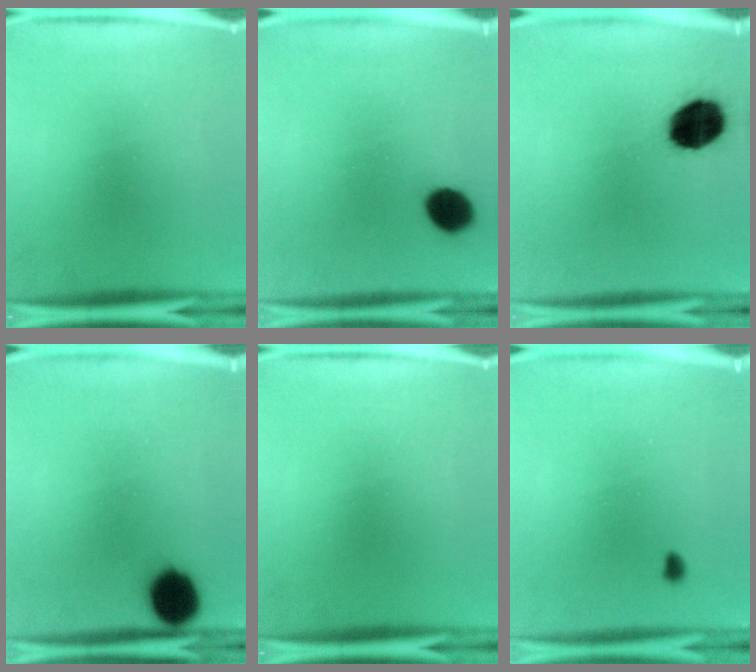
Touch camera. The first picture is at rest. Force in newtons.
{"total": 7.8}
{"total": 13.7}
{"total": 8.5}
{"total": 0.0}
{"total": 0.9}